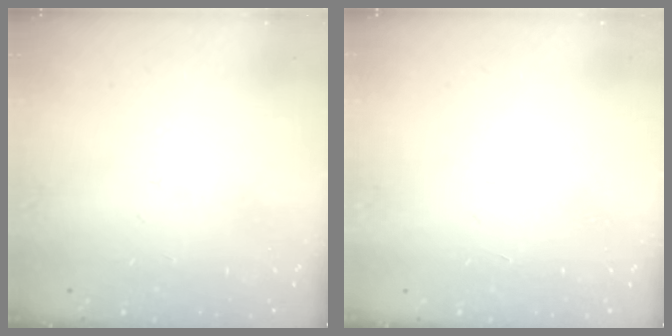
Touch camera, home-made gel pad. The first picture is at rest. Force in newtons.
{"total": 1.5, "press": 1.5, "slide": 0.1}